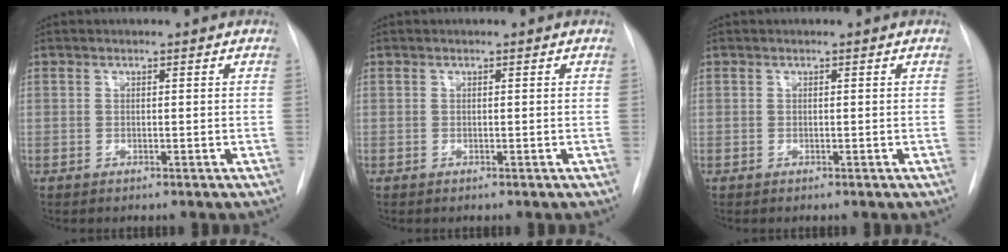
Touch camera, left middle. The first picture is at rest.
{"total": 0.0}
{"total": 0.0}